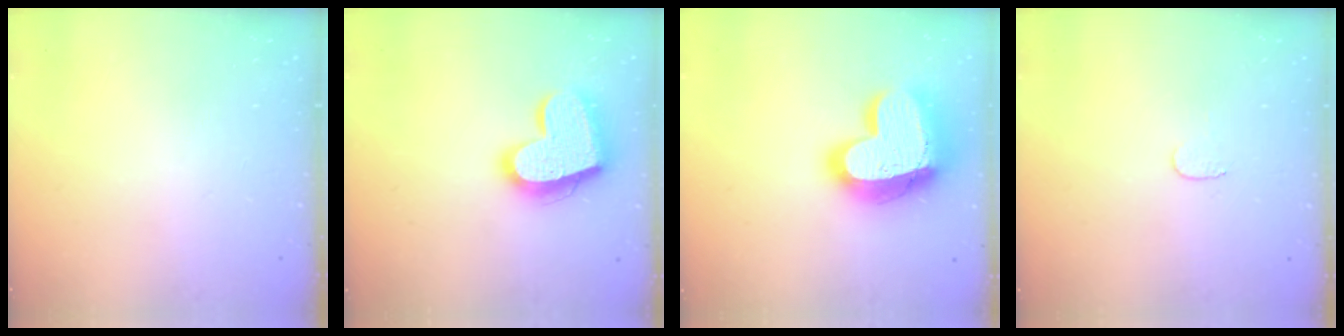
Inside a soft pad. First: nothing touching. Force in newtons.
{"total": 20.3, "press": 20.3, "slide": 1.5}
{"total": 23.4, "press": 23.3, "slide": 1.9}
{"total": 3.0, "press": 3.0, "slide": 0.3}